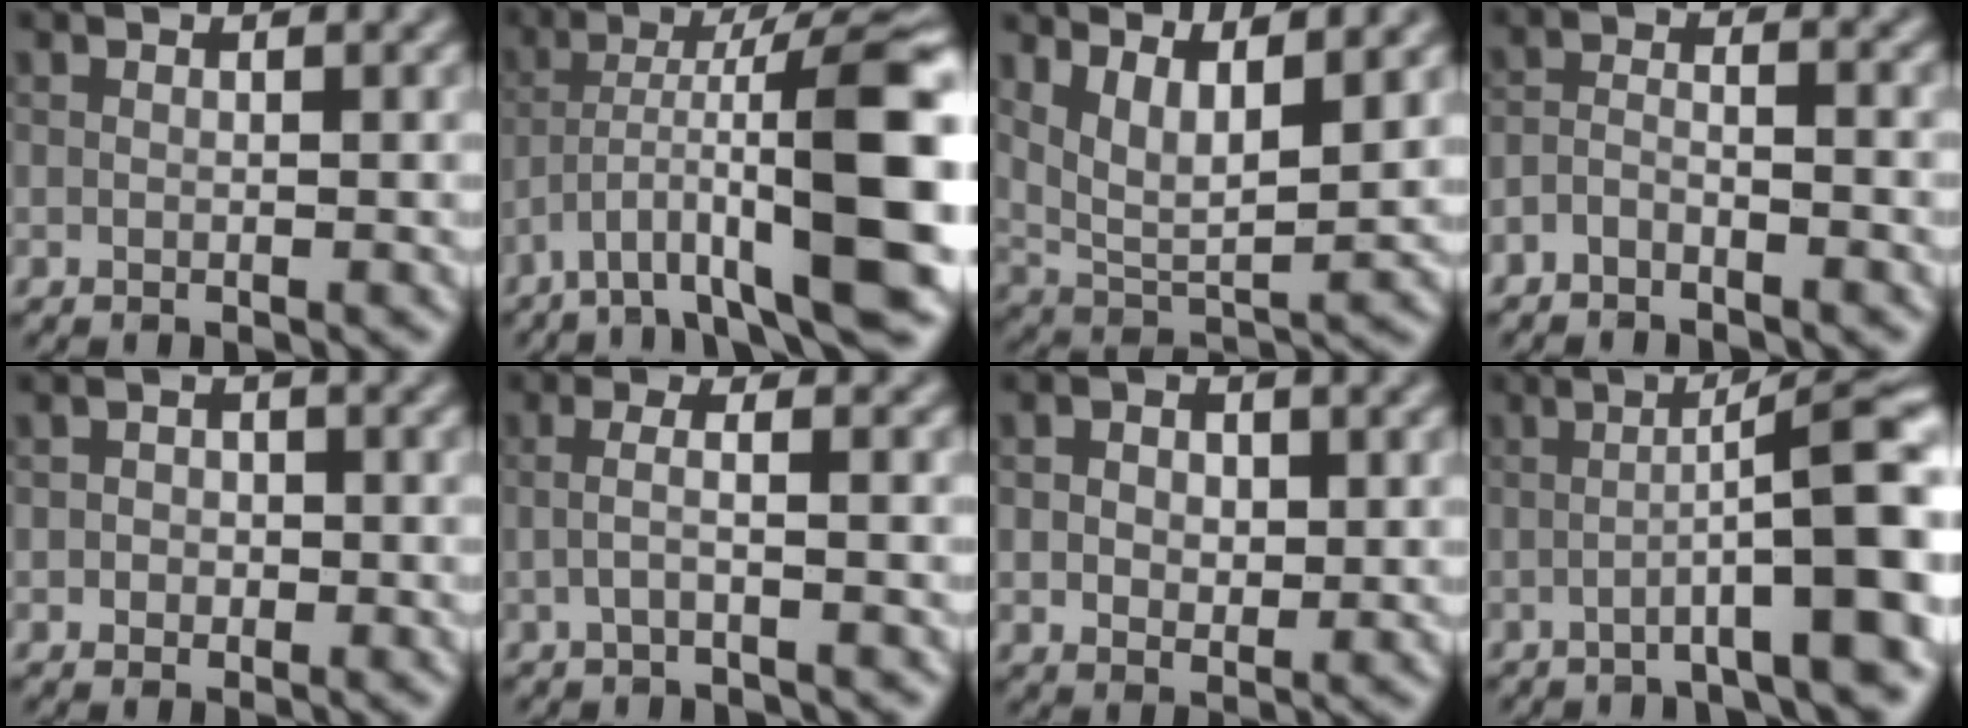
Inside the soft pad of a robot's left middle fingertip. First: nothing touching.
{"total": 12.0, "force": [-3.8, 2.6, 11.1], "torque": [-0.177, 0.008, -0.060]}
{"total": 6.0, "force": [3.1, 2.3, 4.6], "torque": [-0.098, -0.019, 0.060]}
{"total": 2.1, "force": [-1.6, 0.8, 1.2], "torque": [-0.029, -0.007, -0.042]}
{"total": 1.9, "force": [-0.1, 1.7, 0.8], "torque": [-0.002, -0.009, -0.019]}
{"total": 2.3, "force": [-0.3, 0.8, 2.1], "torque": [-0.041, -0.008, -0.020]}
{"total": 3.4, "force": [0.4, 2.5, 2.2], "torque": [-0.046, -0.010, 0.000]}
{"total": 9.5, "force": [-2.0, 1.5, 9.2], "torque": [-0.116, 0.015, -0.047]}